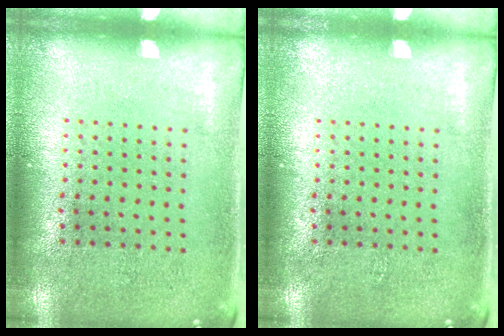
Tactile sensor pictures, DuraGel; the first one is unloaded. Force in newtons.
{"total": 0.0}